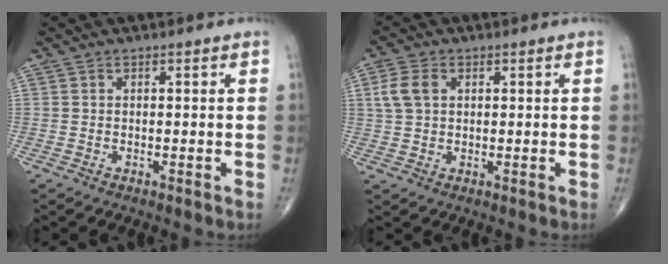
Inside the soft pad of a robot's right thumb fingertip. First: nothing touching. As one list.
[{"total": 5.0, "force": [1.4, 3.4, 3.4], "torque": [-0.072, 0.006, 0.026]}]